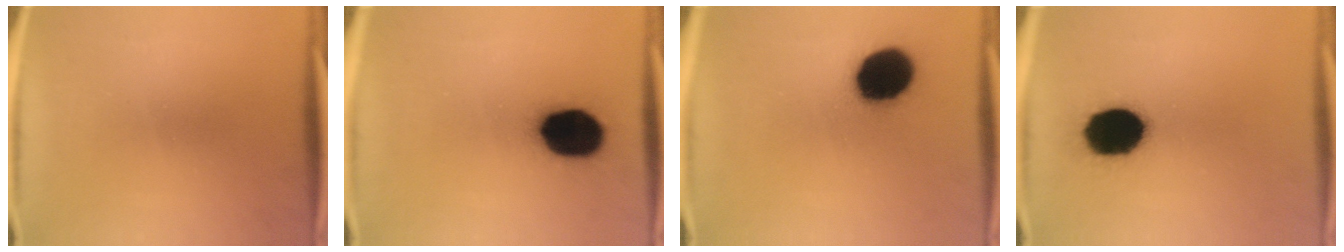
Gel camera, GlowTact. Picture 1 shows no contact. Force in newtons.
{"total": 17.2}
{"total": 17.3}
{"total": 17.9}